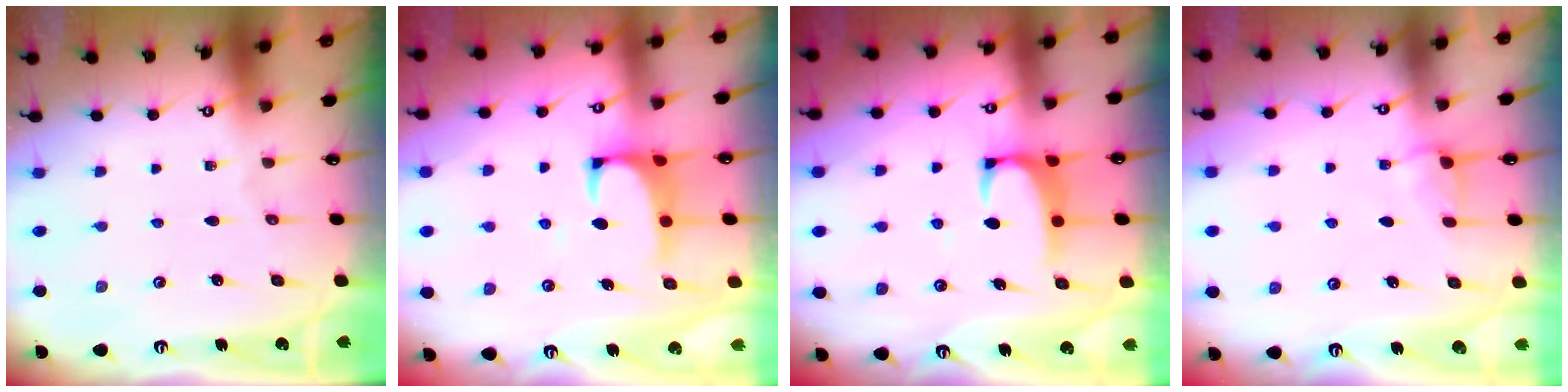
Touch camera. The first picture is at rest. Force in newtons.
{"total": 1.5, "press": 1.2, "slide": 0.8}
{"total": 1.8, "press": 1.7, "slide": 0.6}
{"total": 1.7, "press": 1.6, "slide": 0.8}